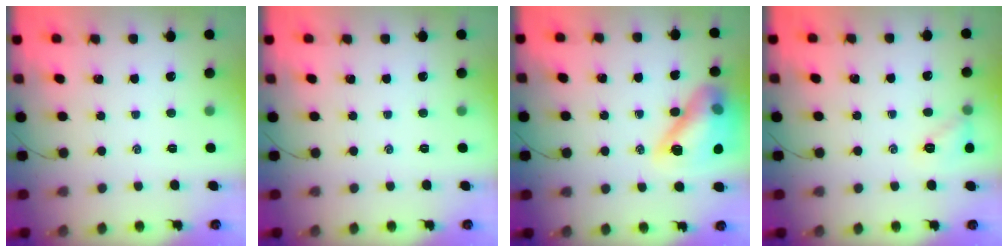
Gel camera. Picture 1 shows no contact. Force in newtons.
{"total": 0.0}
{"total": 16.6, "press": 16.5, "slide": 2.6}
{"total": 7.5, "press": 7.4, "slide": 1.5}